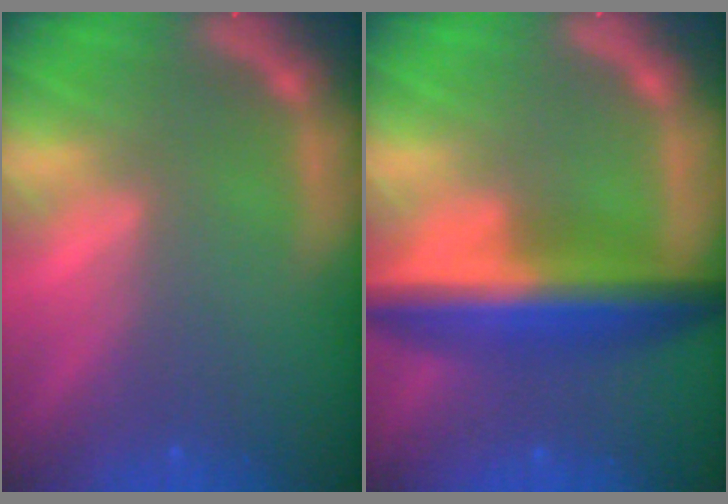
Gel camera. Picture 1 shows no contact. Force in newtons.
{"total": 8.5}